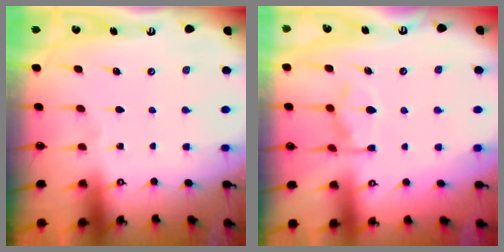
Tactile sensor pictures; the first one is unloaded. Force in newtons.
{"total": 6.9, "press": 6.7, "slide": 1.4}